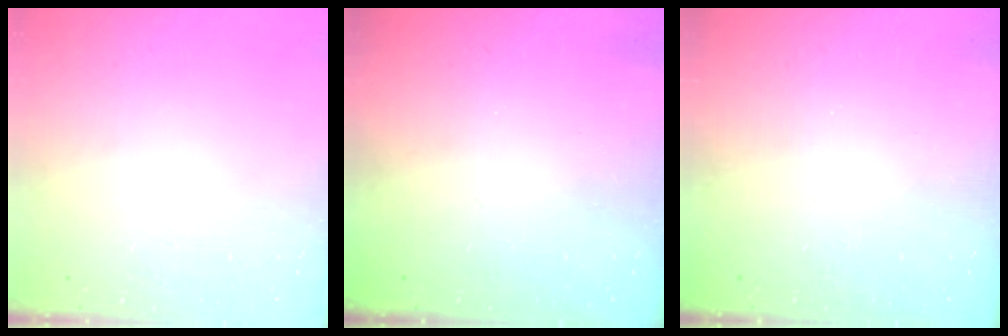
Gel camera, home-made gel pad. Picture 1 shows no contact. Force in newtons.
{"total": 2.4, "press": 2.2, "slide": 0.8}
{"total": 2.5, "press": 2.4, "slide": 0.8}